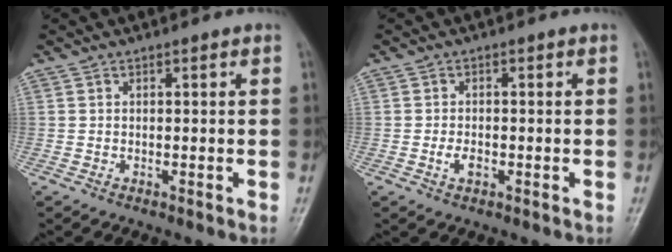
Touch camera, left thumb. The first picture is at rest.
{"total": 2.6, "force": [-0.9, 1.7, 1.8], "torque": [-0.027, 0.003, -0.018]}